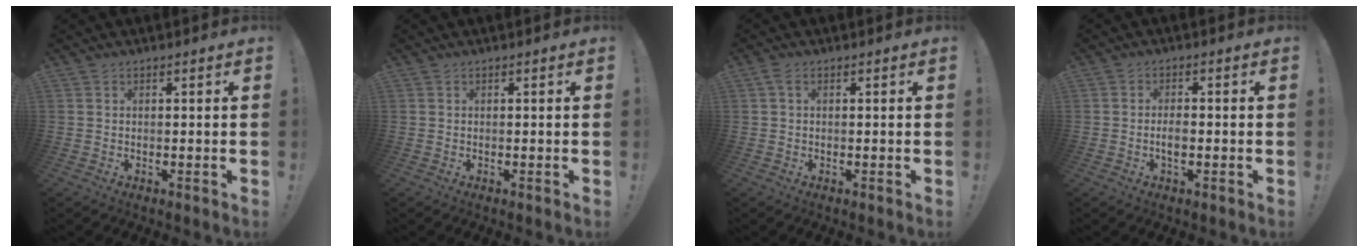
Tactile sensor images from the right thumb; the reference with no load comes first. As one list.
[{"total": 0.0}, {"total": 1.5, "force": [0.3, 0.7, 1.3], "torque": [-0.030, 0.007, 0.005]}, {"total": 3.2, "force": [-0.9, 1.1, 2.9], "torque": [-0.050, 0.000, -0.019]}]